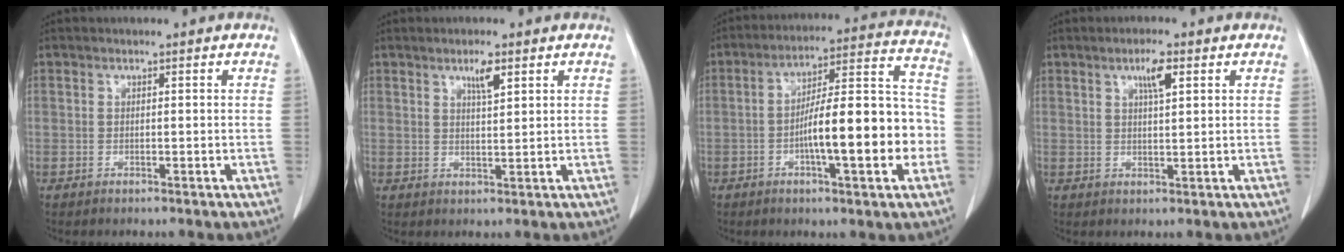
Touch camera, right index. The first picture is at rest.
{"total": 3.1, "force": [1.8, 0.5, 2.4], "torque": [-0.044, -0.001, 0.033]}
{"total": 16.0, "force": [-3.8, 2.8, 15.3], "torque": [-0.234, 0.025, -0.056]}
{"total": 3.6, "force": [1.8, 0.6, 3.1], "torque": [-0.055, 0.001, 0.031]}